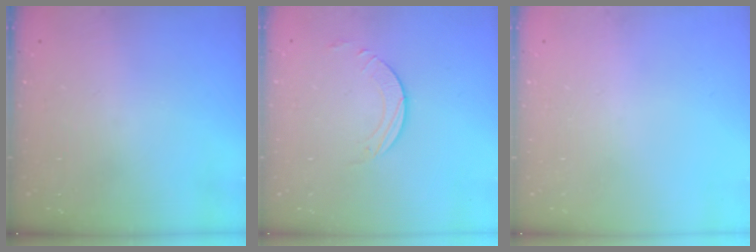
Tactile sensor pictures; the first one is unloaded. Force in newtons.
{"total": 2.2, "press": 2.2, "slide": 0.2}
{"total": 0.0}